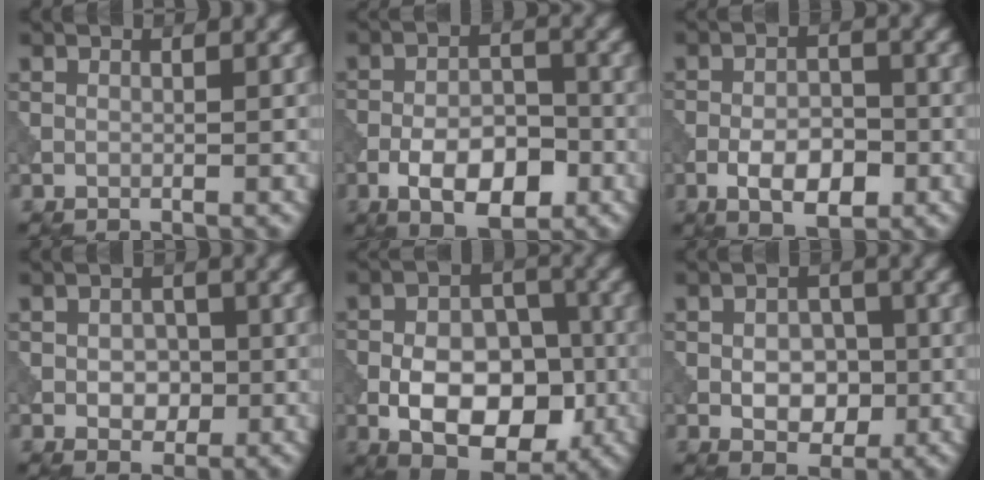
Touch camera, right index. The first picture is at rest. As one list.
[{"total": 6.0, "force": [-2.8, 2.9, 4.5], "torque": [-0.065, 0.004, -0.049]}, {"total": 4.6, "force": [-2.0, 2.2, 3.5], "torque": [-0.049, 0.004, -0.036]}, {"total": 2.3, "force": [-0.4, 1.6, 1.6], "torque": [-0.021, 0.000, -0.005]}, {"total": 8.8, "force": [-2.6, 5.3, 6.6], "torque": [-0.098, 0.001, -0.044]}, {"total": 3.7, "force": [-0.8, 2.5, 2.6], "torque": [-0.031, 0.000, -0.011]}]